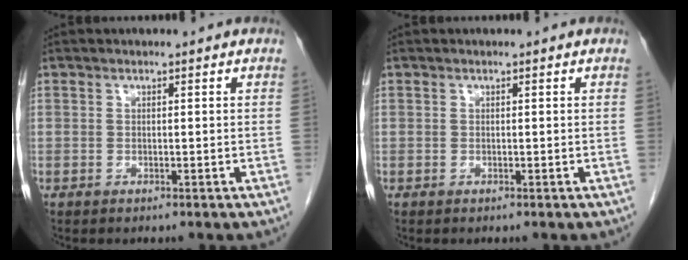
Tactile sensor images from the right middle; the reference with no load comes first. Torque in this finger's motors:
{"motor_torque": [0.00, 0.00, 0.00, 0.00]}